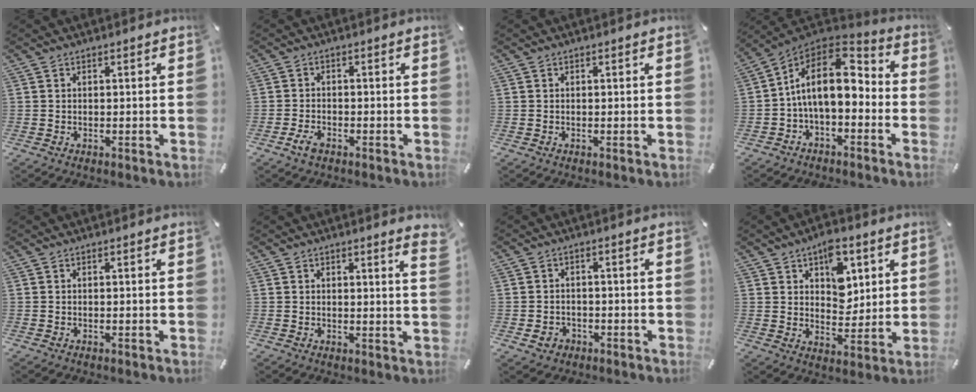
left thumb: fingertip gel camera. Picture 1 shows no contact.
{"total": 2.9, "force": [-1.8, 1.4, 1.7], "torque": [-0.044, 0.002, -0.037]}
{"total": 0.0}
{"total": 15.1, "force": [0.4, 9.2, 12.0], "torque": [-0.227, 0.002, 0.002]}
{"total": 0.0}
{"total": 2.4, "force": [1.7, 0.2, 1.7], "torque": [-0.022, -0.007, 0.027]}
{"total": 3.5, "force": [-1.4, 3.0, 1.2], "torque": [-0.020, 0.006, -0.026]}
{"total": 10.0, "force": [4.8, 6.7, 5.7], "torque": [-0.066, -0.018, 0.080]}